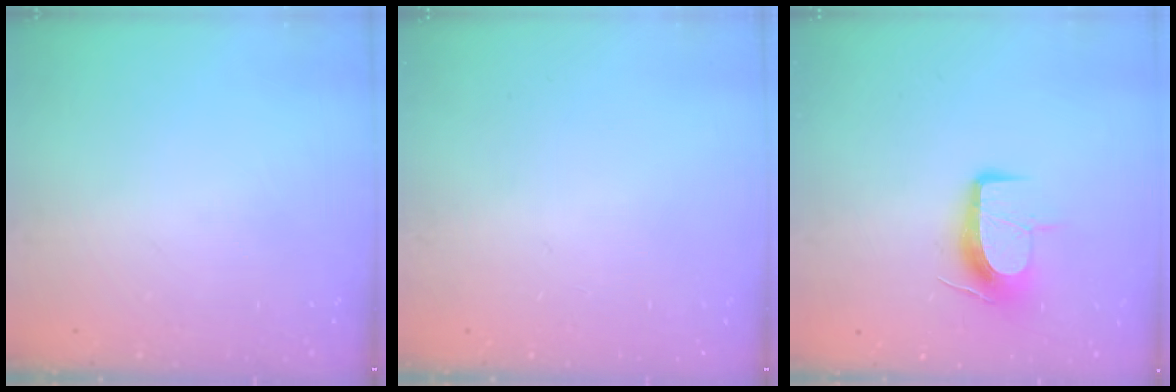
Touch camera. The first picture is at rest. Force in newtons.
{"total": 0.0}
{"total": 10.5, "press": 10.5, "slide": 0.9}